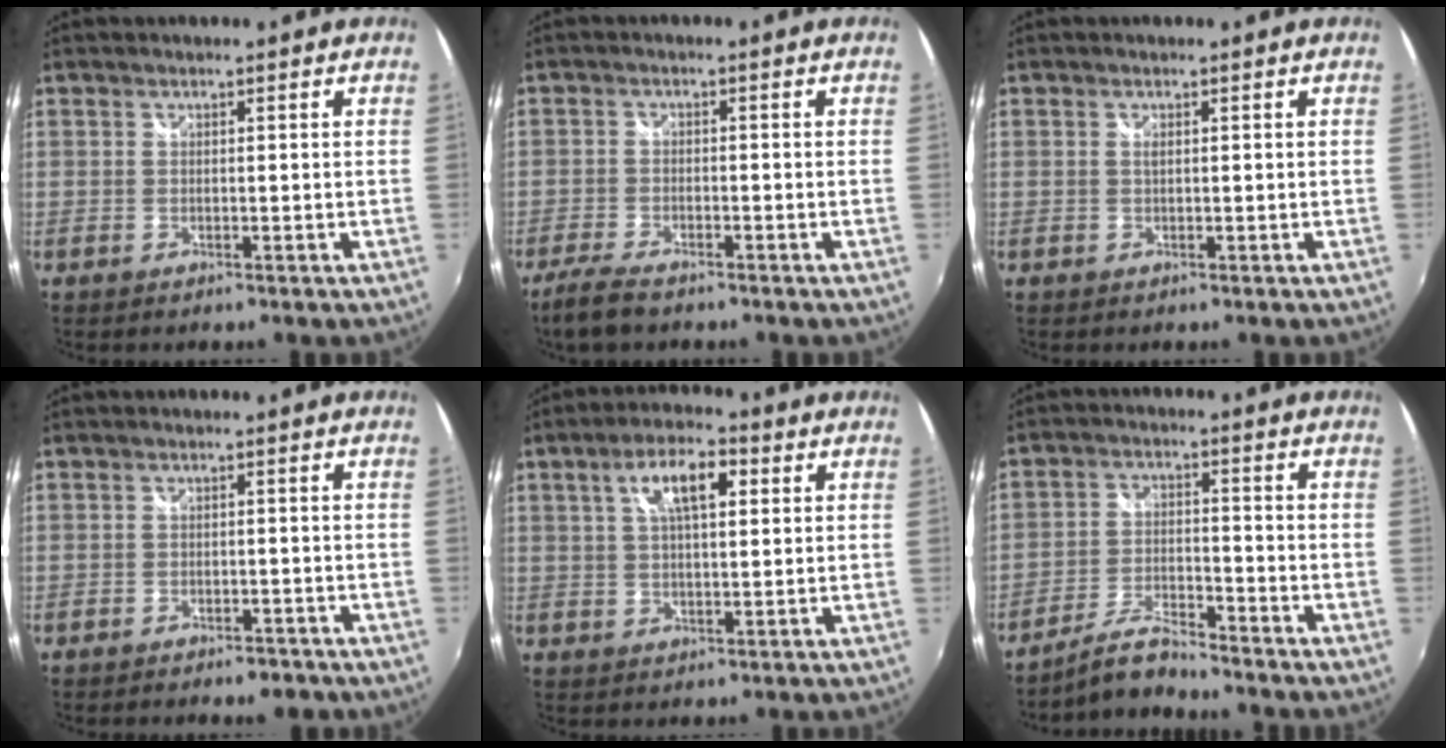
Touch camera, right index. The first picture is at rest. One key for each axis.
{"total": 6.0, "fx": -4.7, "fy": 1.6, "fz": 3.3, "tx": -0.090, "ty": -0.017, "tz": -0.090}
{"total": 0.6, "fx": 0.2, "fy": 0.1, "fz": 0.5, "tx": -0.011, "ty": 0.001, "tz": 0.002}
{"total": 4.5, "fx": -3.6, "fy": 2.1, "fz": 1.8, "tx": -0.042, "ty": -0.006, "tz": -0.046}
{"total": 8.5, "fx": 3.0, "fy": 3.3, "fz": 7.2, "tx": -0.128, "ty": 0.018, "tz": 0.050}
{"total": 5.6, "fx": -5.4, "fy": 0.4, "fz": 1.3, "tx": -0.039, "ty": 0.012, "tz": -0.109}